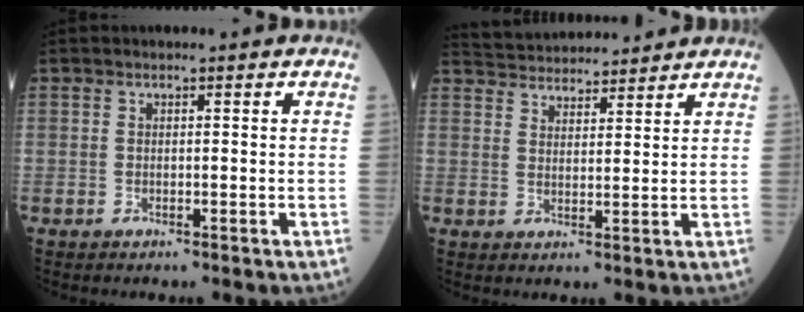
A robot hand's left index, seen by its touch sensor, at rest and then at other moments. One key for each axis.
{"total": 10.2, "fx": 9.9, "fy": 1.6, "fz": 2.0, "tx": -0.036, "ty": 0.026, "tz": 0.151}